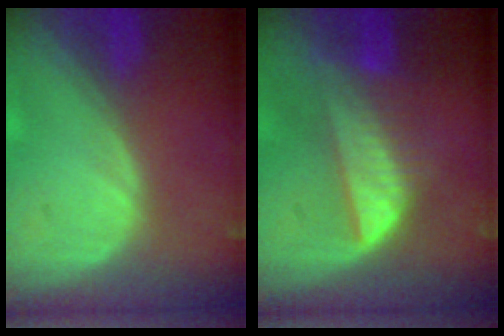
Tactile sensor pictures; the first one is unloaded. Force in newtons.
{"total": 6.7, "press": 6.5, "slide": 1.6}